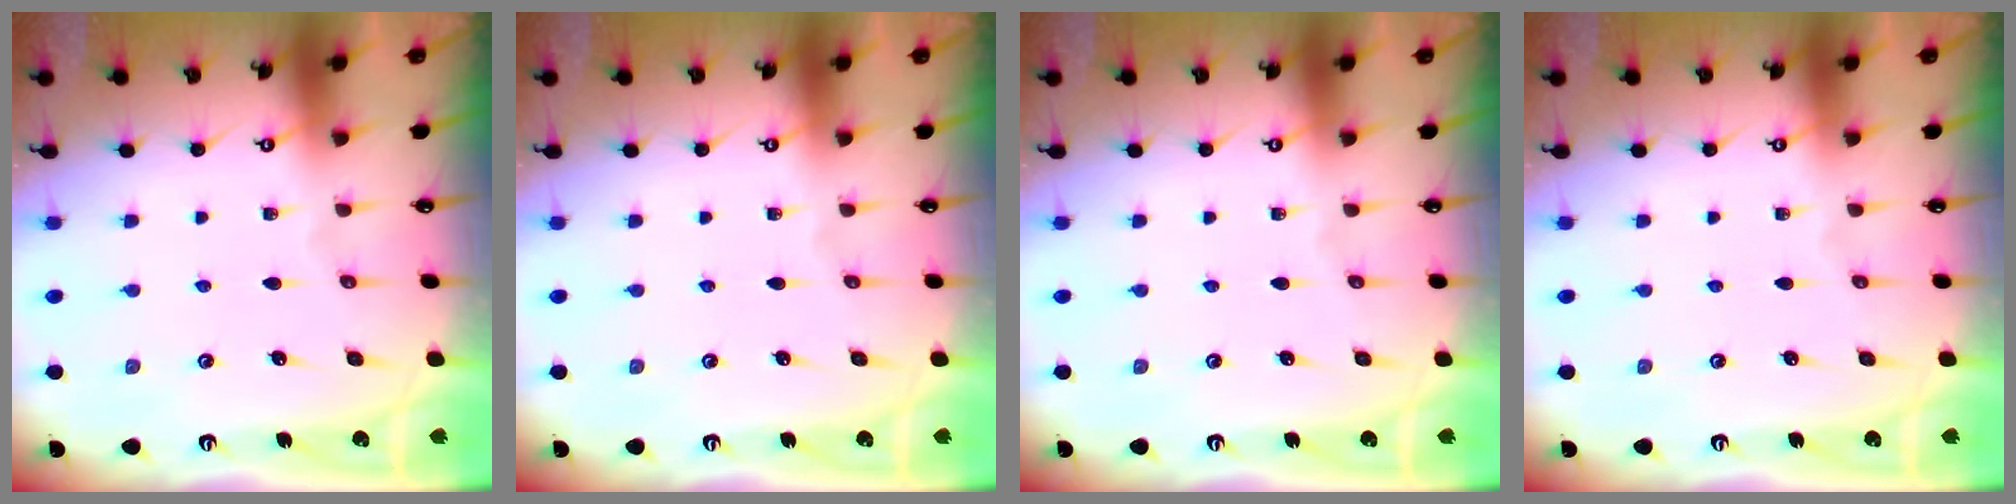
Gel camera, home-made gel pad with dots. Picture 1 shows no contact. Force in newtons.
{"total": 0.0}
{"total": 0.0}
{"total": 0.0}